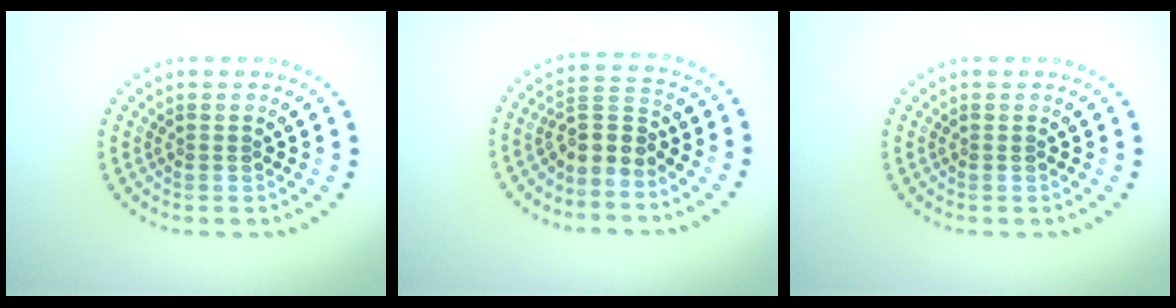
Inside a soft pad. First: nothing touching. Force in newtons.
{"total": 3.0, "press": 2.4, "slide": 1.7}
{"total": 0.0}